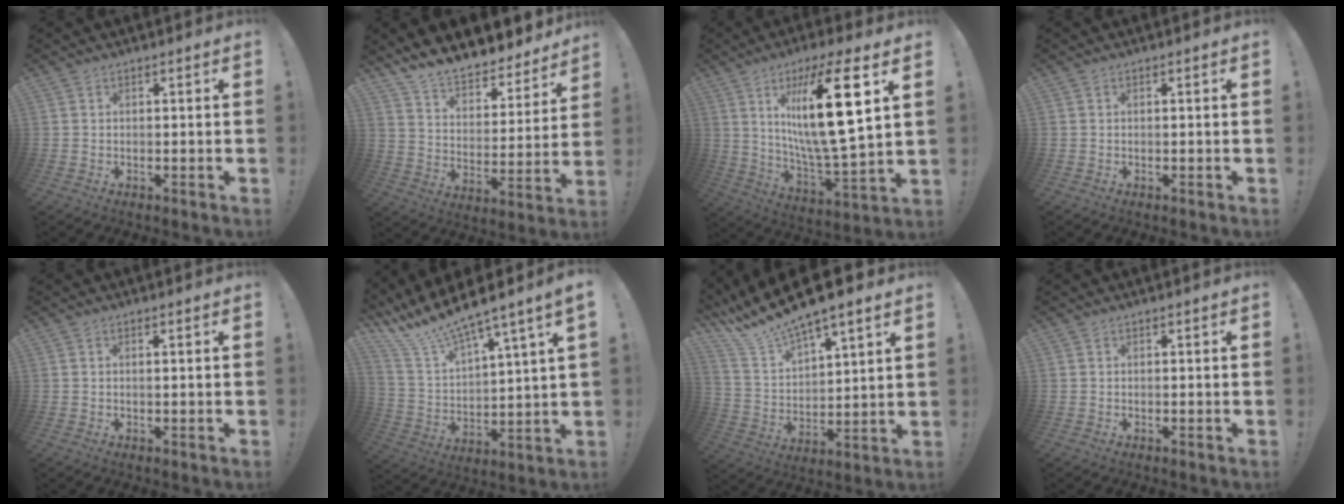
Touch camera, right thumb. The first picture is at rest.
{"total": 11.4, "force": [10.4, 3.2, 3.3], "torque": [-0.066, -0.094, 0.185]}
{"total": 22.0, "force": [7.7, 4.9, 20.1], "torque": [-0.340, -0.046, 0.104]}
{"total": 0.0}
{"total": 0.6, "force": [0.2, -0.4, 0.4], "torque": [0.000, -0.005, 0.002]}
{"total": 12.1, "force": [10.3, 1.4, 6.2], "torque": [-0.137, -0.083, 0.175]}
{"total": 12.8, "force": [11.0, 2.8, 5.9], "torque": [-0.135, -0.089, 0.195]}
{"total": 0.0}